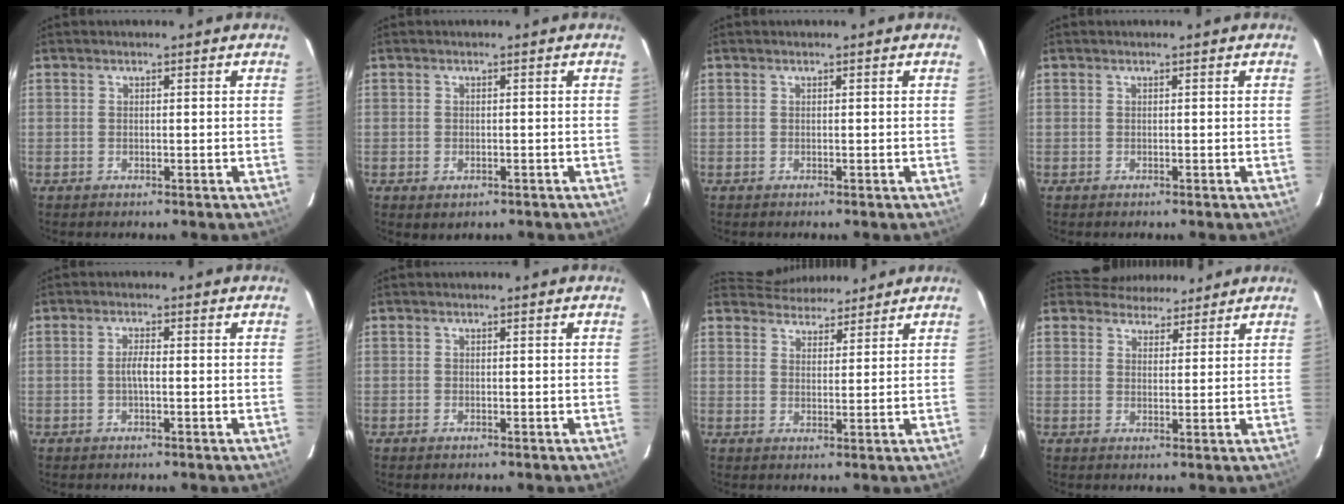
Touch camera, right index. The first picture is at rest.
{"total": 1.2, "force": [-0.7, 0.9, 0.4], "torque": [-0.006, -0.009, -0.005]}
{"total": 0.0}
{"total": 0.0}
{"total": 1.8, "force": [-0.3, 0.3, 1.7], "torque": [-0.033, 0.002, -0.008]}
{"total": 0.6, "force": [-0.2, -0.3, -0.5], "torque": [0.010, -0.004, -0.003]}
{"total": 7.6, "force": [7.4, 1.7, 0.1], "torque": [-0.003, 0.017, 0.112]}
{"total": 5.9, "force": [5.5, 2.1, -0.7], "torque": [0.017, 0.016, 0.079]}